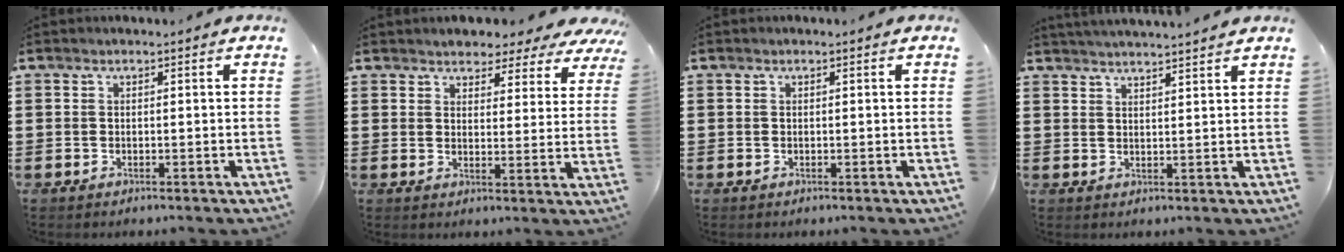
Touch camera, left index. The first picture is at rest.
{"total": 3.7, "force": [3.5, 1.0, 0.2], "torque": [-0.017, -0.020, 0.059]}
{"total": 0.0}
{"total": 2.6, "force": [2.5, -0.6, 0.1], "torque": [-0.009, -0.009, 0.047]}